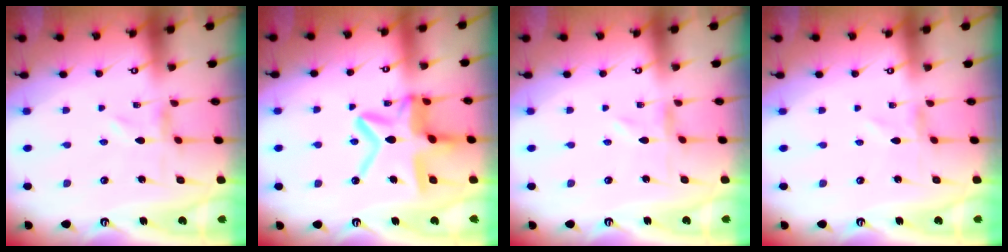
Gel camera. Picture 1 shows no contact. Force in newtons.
{"total": 16.9, "press": 16.8, "slide": 1.4}
{"total": 0.0}
{"total": 0.8, "press": 0.8, "slide": 0.1}